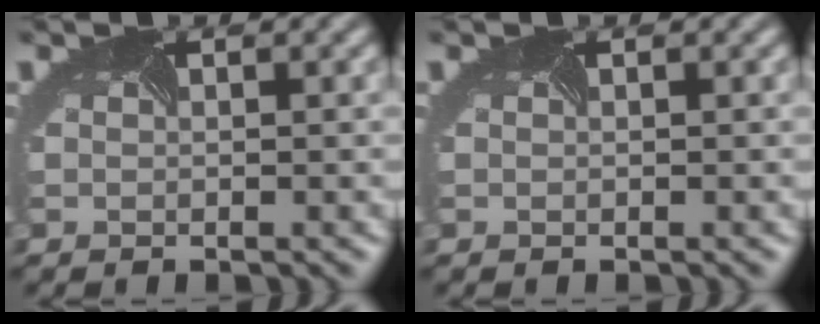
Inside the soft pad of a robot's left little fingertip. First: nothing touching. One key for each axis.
{"total": 0.0}